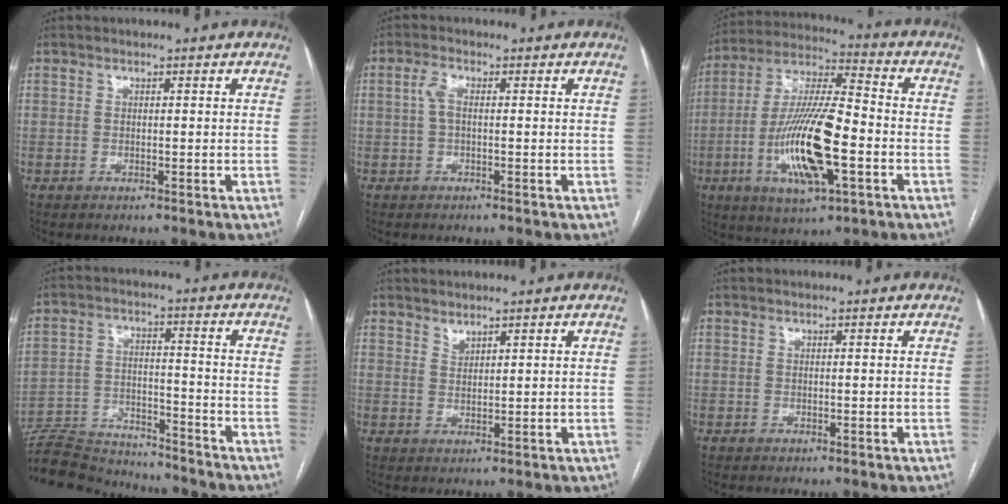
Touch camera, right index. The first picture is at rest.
{"total": 2.3, "force": [0.0, 1.0, 2.1], "torque": [-0.045, 0.009, -0.001]}
{"total": 17.6, "force": [-4.9, 3.9, 16.5], "torque": [-0.332, -0.006, -0.085]}
{"total": 15.1, "force": [-14.4, 2.6, 3.5], "torque": [-0.061, 0.016, -0.230]}
{"total": 1.4, "force": [1.3, 0.5, 0.3], "torque": [-0.001, -0.002, 0.025]}
{"total": 0.0}